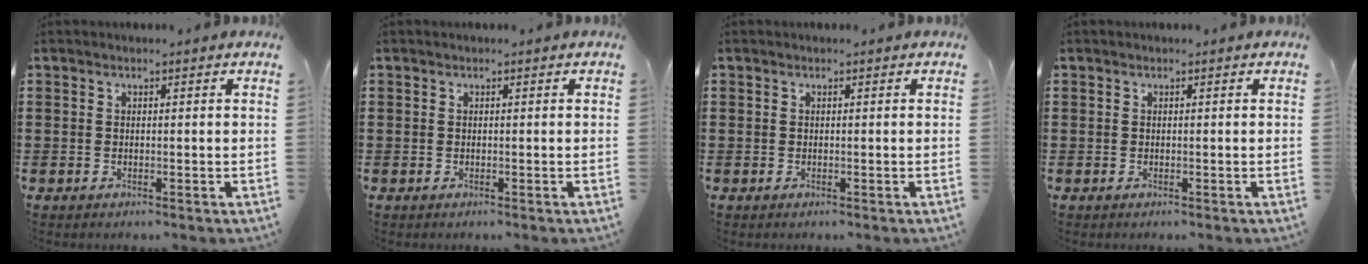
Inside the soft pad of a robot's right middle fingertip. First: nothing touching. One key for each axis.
{"total": 0.0}
{"total": 0.0}
{"total": 0.0}